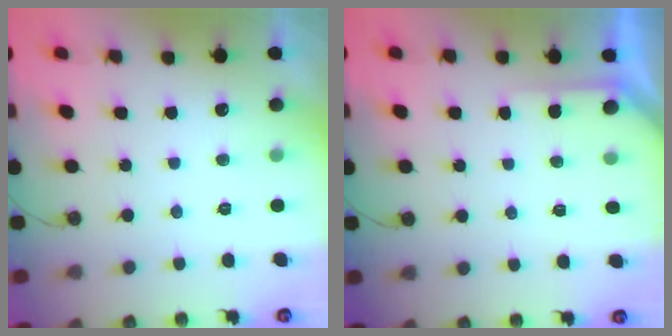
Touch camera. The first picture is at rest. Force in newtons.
{"total": 2.9, "press": 2.8, "slide": 0.2}